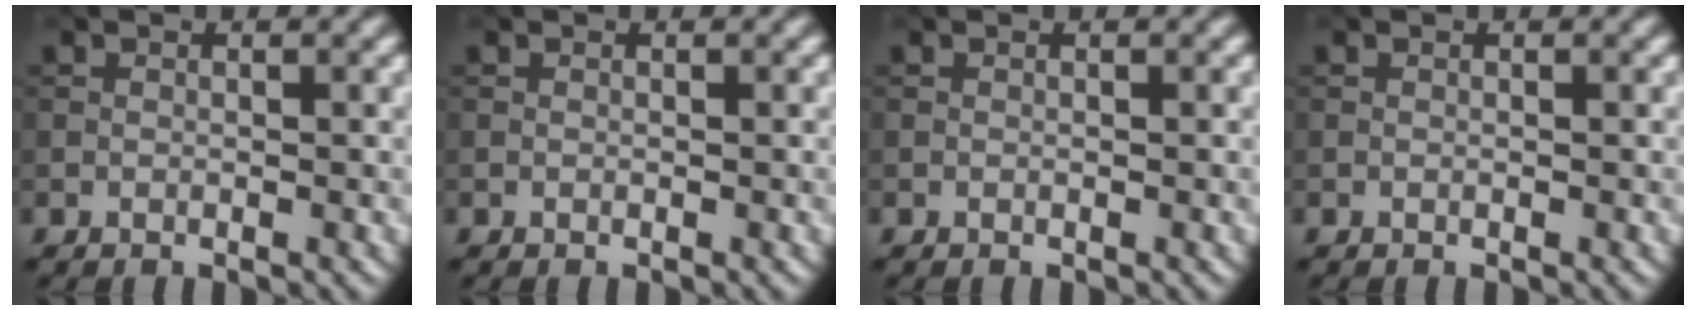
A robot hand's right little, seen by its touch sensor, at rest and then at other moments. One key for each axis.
{"total": 0.0}
{"total": 0.0}
{"total": 0.0}